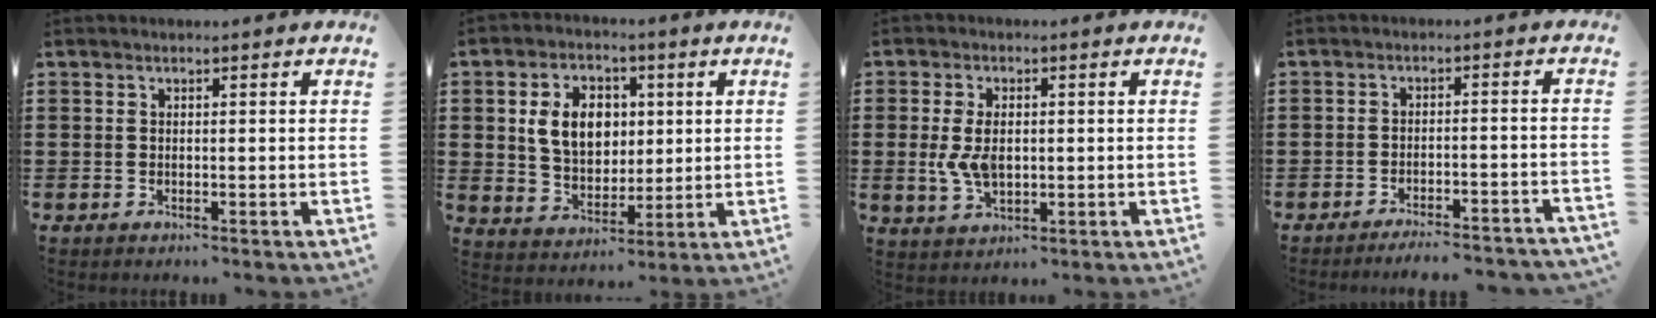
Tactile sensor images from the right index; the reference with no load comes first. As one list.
[{"total": 8.5, "force": [1.5, 6.4, 5.4], "torque": [-0.123, 0.010, 0.020]}, {"total": 5.4, "force": [0.0, 3.2, 4.4], "torque": [-0.108, 0.001, -0.005]}, {"total": 3.5, "force": [-3.3, -0.2, 1.0], "torque": [-0.020, -0.003, -0.067]}]